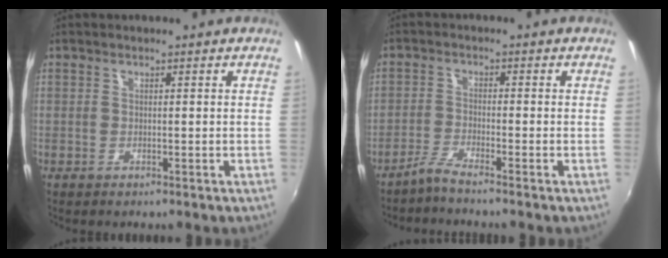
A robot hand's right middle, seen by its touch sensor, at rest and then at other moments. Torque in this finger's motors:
{"motor_torque": [0.64, -0.64, -0.02, 0.00]}